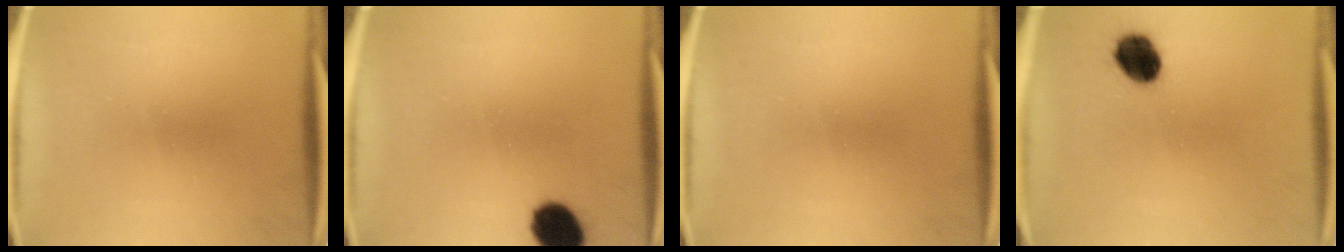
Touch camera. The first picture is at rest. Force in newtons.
{"total": 8.9}
{"total": 0.0}
{"total": 8.5}